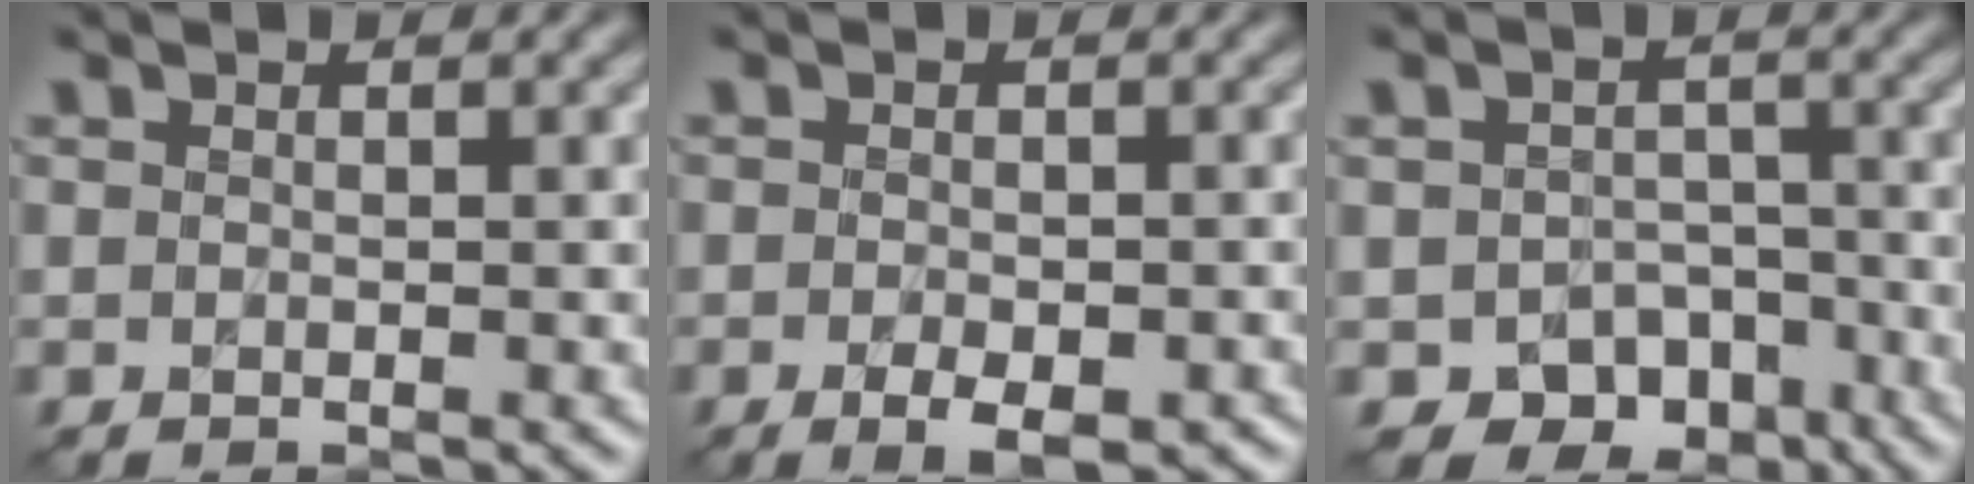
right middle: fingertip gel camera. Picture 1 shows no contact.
{"total": 3.1, "force": [-1.3, 1.4, 2.4], "torque": [-0.038, -0.004, -0.016]}
{"total": 5.7, "force": [-3.5, 4.0, 2.1], "torque": [-0.017, -0.013, -0.041]}